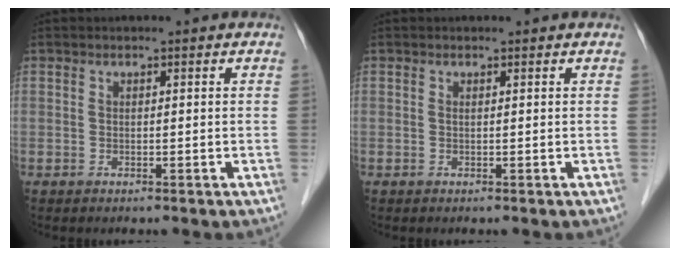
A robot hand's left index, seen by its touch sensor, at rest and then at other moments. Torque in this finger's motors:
{"motor_torque": [-0.01, 0.07, 0.00, -0.01]}